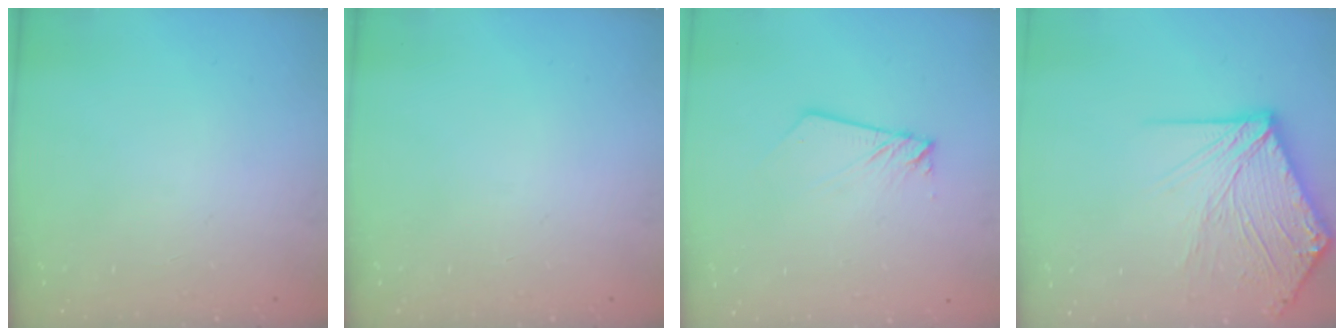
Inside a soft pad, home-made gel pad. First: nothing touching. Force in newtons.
{"total": 0.0}
{"total": 2.7, "press": 2.7, "slide": 0.2}
{"total": 15.4, "press": 15.3, "slide": 1.8}